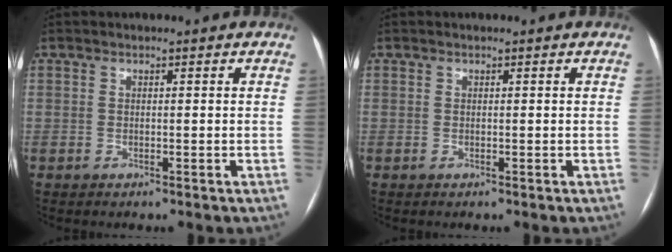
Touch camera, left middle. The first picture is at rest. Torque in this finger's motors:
{"motor_torque": [0.25, -0.27, 0.02, 0.01]}